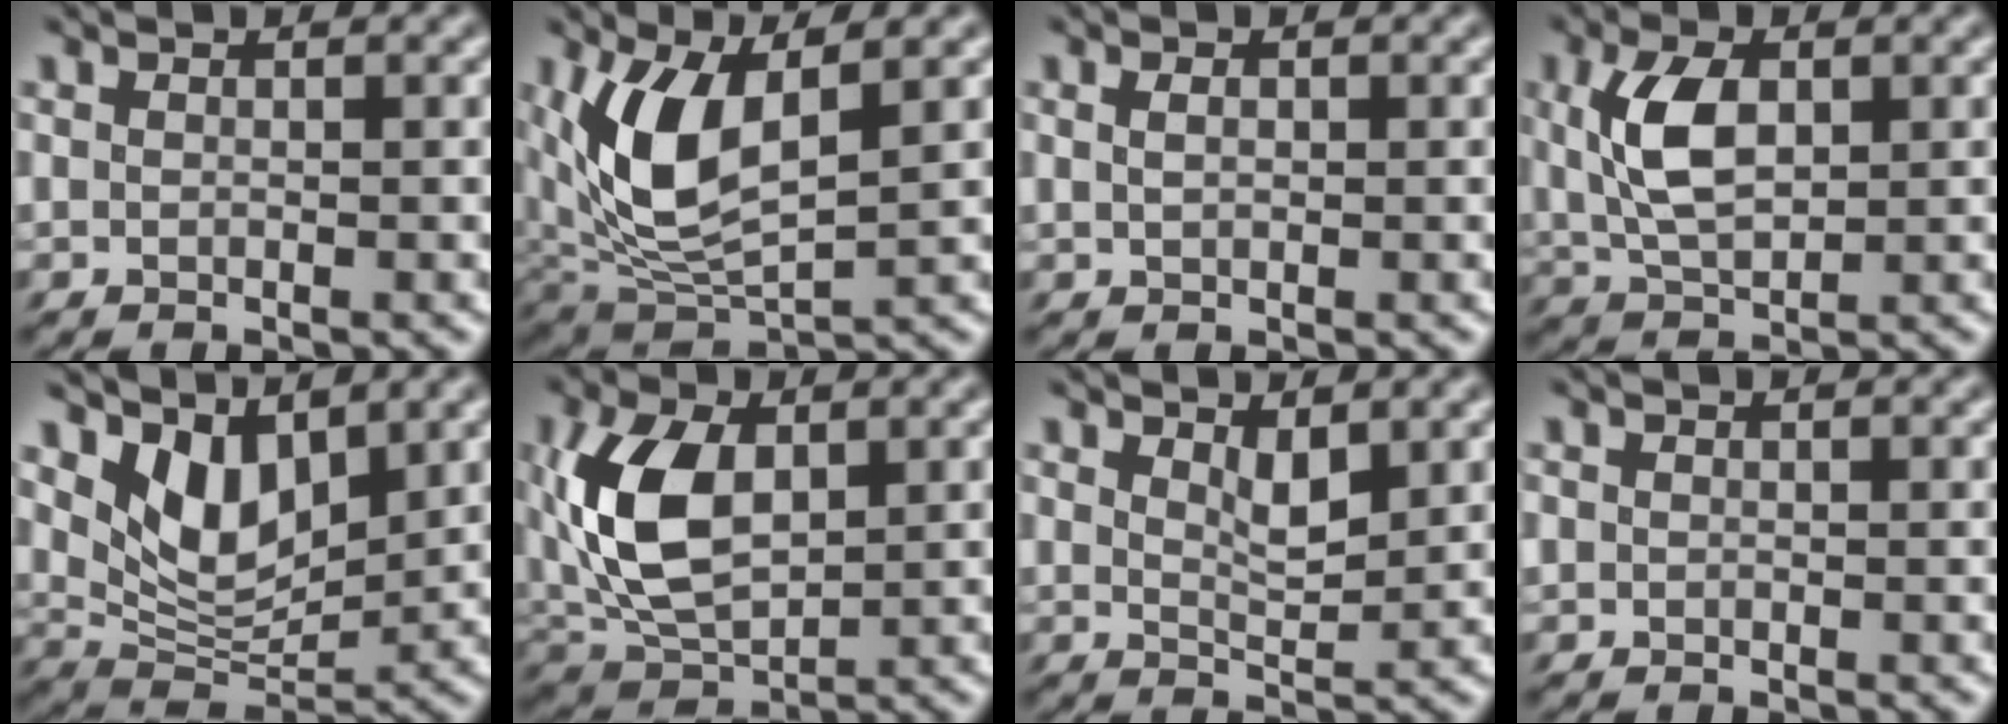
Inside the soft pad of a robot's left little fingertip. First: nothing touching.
{"total": 7.4, "force": [1.0, 2.5, 6.9], "torque": [-0.147, -0.003, 0.012]}
{"total": 1.0, "force": [0.0, 0.6, 0.9], "torque": [-0.016, 0.000, 0.002]}
{"total": 5.1, "force": [0.6, 2.4, 4.4], "torque": [-0.086, 0.008, 0.007]}
{"total": 5.5, "force": [2.9, 2.3, 4.1], "torque": [-0.076, -0.013, 0.047]}
{"total": 8.1, "force": [0.6, 4.3, 6.8], "torque": [-0.150, 0.008, 0.001]}
{"total": 2.2, "force": [1.1, 0.5, 1.9], "torque": [-0.039, -0.005, 0.021]}
{"total": 0.5, "force": [-0.1, 0.5, 0.2], "torque": [-0.007, 0.000, -0.001]}